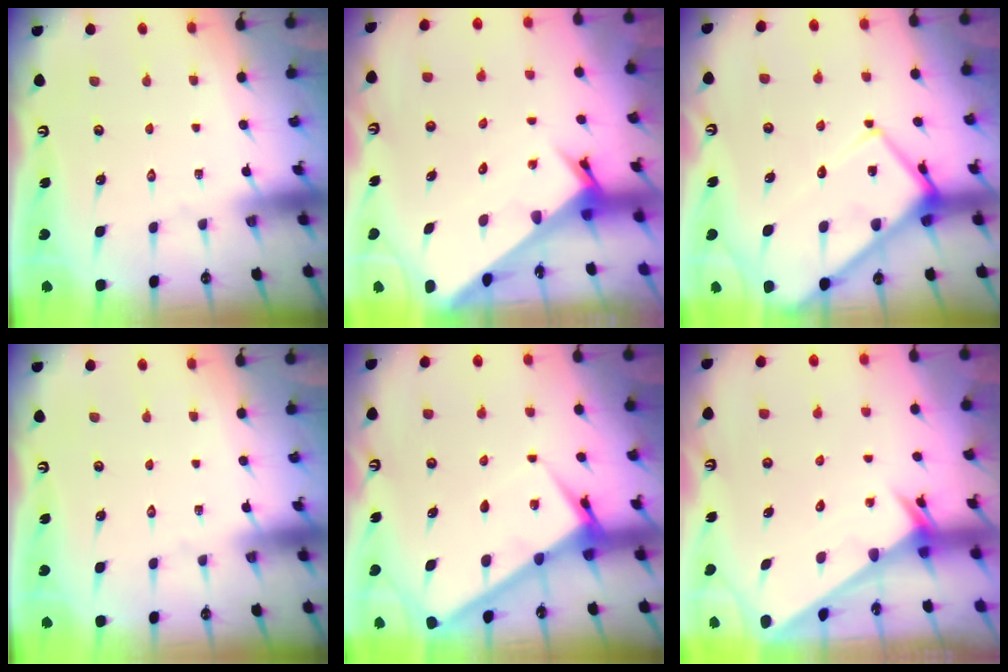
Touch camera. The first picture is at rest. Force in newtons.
{"total": 3.6, "press": 3.6, "slide": 0.2}
{"total": 13.9, "press": 13.8, "slide": 1.2}
{"total": 0.0}
{"total": 6.2, "press": 6.1, "slide": 0.6}
{"total": 2.3, "press": 2.3, "slide": 0.1}